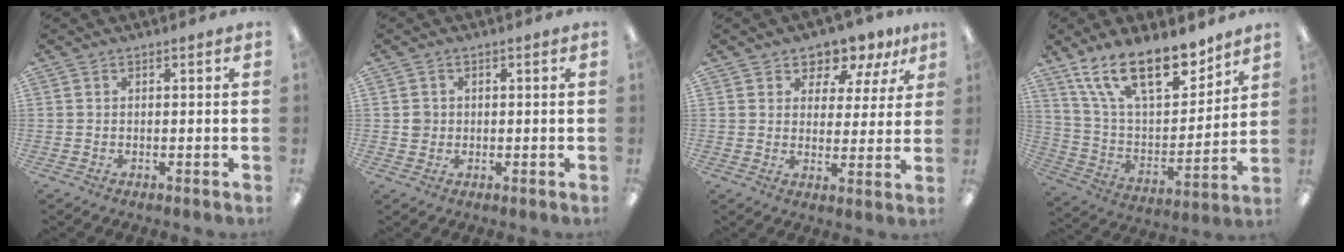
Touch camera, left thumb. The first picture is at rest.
{"total": 2.2, "force": [0.1, 2.2, 0.5], "torque": [-0.003, 0.002, -0.002]}
{"total": 6.9, "force": [5.6, 3.8, 1.3], "torque": [-0.022, -0.045, 0.099]}
{"total": 20.2, "force": [13.9, 8.5, 11.9], "torque": [-0.212, -0.076, 0.248]}